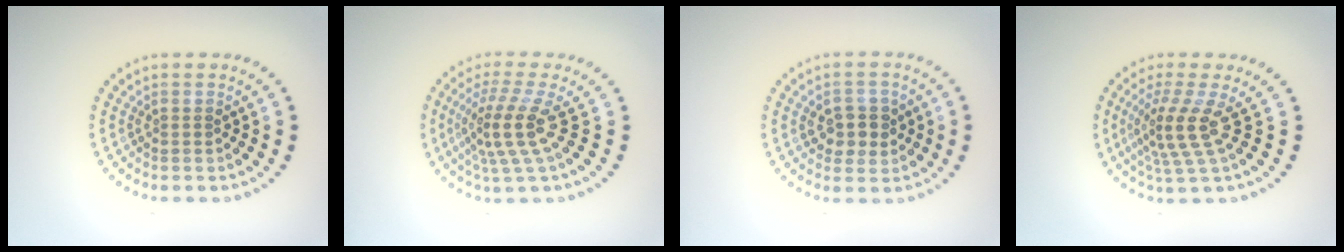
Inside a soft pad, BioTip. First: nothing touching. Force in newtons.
{"total": 4.2, "press": 2.9, "slide": 3.1}
{"total": 2.9, "press": 2.8, "slide": 0.7}
{"total": 3.6, "press": 2.6, "slide": 2.5}